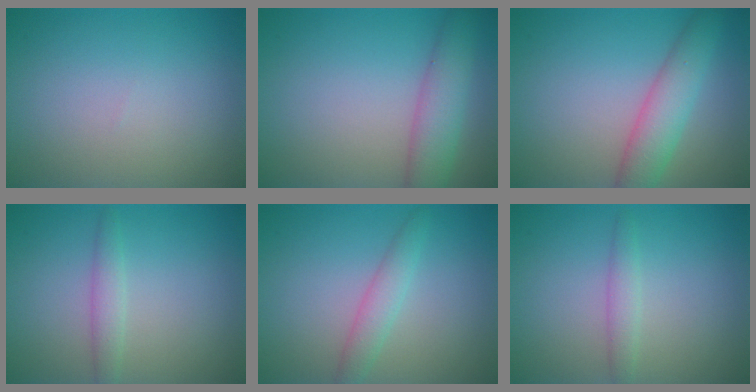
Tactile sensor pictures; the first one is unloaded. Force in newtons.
{"total": 4.4, "press": 4.4, "slide": 0.1}
{"total": 4.3, "press": 4.3, "slide": 0.0}
{"total": 1.6, "press": 1.6, "slide": 0.0}
{"total": 2.1, "press": 2.1, "slide": 0.1}
{"total": 1.5, "press": 1.5, "slide": 0.1}